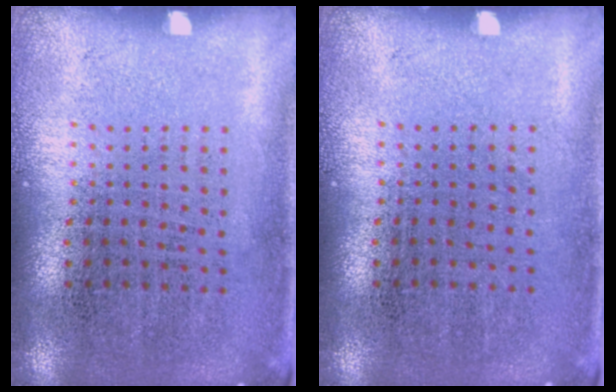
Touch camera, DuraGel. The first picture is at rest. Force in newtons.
{"total": 0.0}